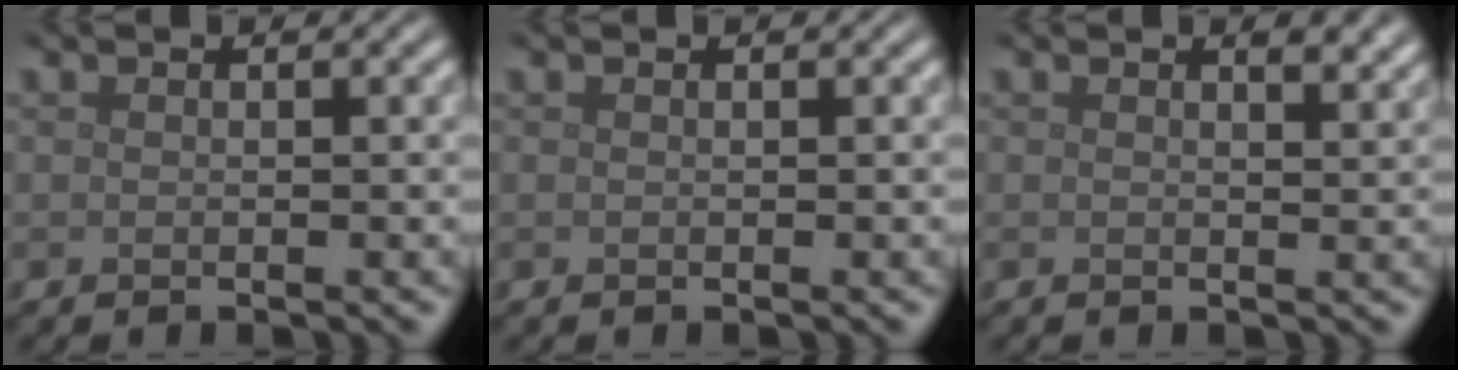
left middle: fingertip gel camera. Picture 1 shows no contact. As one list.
[{"total": 0.0}, {"total": 1.7, "force": [1.3, 0.6, 1.0], "torque": [-0.007, 0.000, 0.020]}]